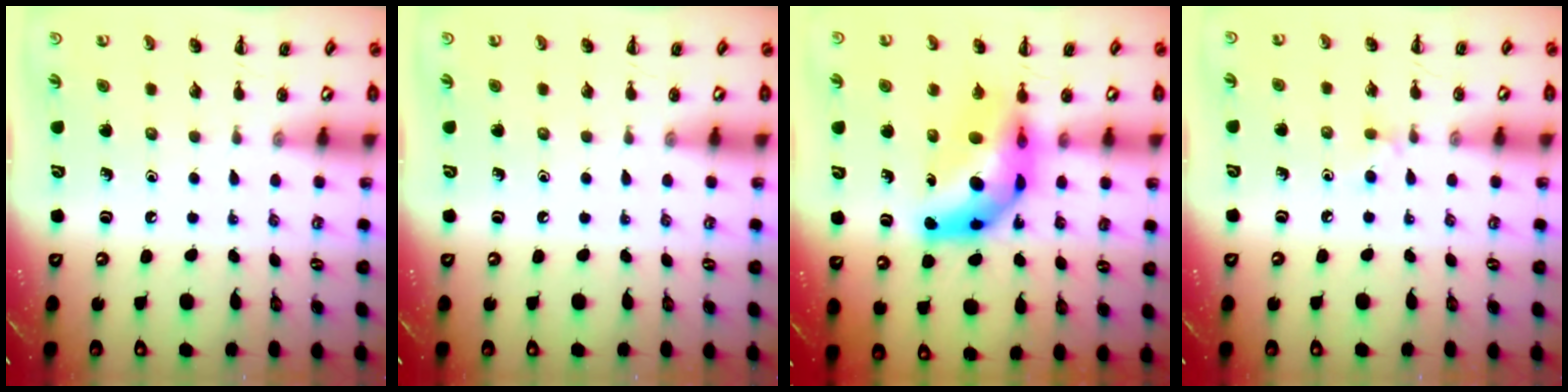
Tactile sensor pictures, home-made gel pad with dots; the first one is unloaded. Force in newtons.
{"total": 0.0}
{"total": 11.6, "press": 11.1, "slide": 3.3}
{"total": 3.7, "press": 3.4, "slide": 1.4}